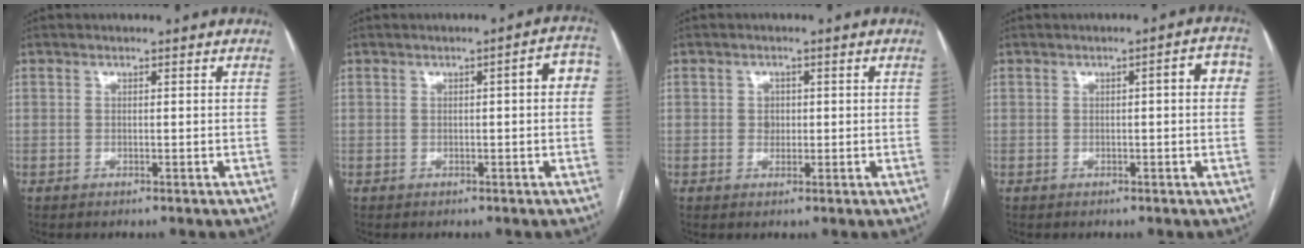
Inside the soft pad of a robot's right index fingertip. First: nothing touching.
{"total": 4.3, "force": [0.4, 0.8, 4.3], "torque": [-0.045, 0.014, -0.001]}
{"total": 1.7, "force": [0.2, 1.5, 0.8], "torque": [-0.009, 0.002, 0.004]}
{"total": 4.0, "force": [0.4, 0.7, 3.9], "torque": [-0.043, 0.015, 0.000]}